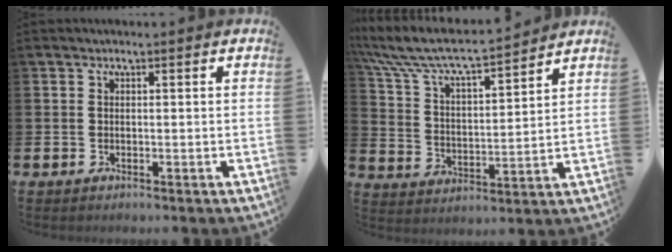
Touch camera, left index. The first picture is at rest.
{"total": 8.3, "force": [7.8, 0.8, 2.8], "torque": [-0.094, -0.058, 0.131]}